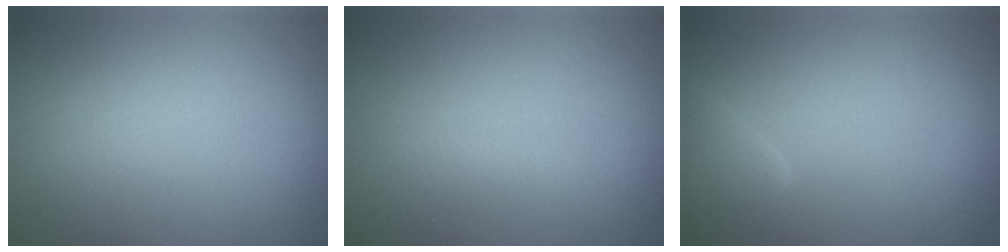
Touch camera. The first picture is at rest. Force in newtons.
{"total": 0.9, "press": 0.9, "slide": 0.1}
{"total": 1.7, "press": 1.7, "slide": 0.2}